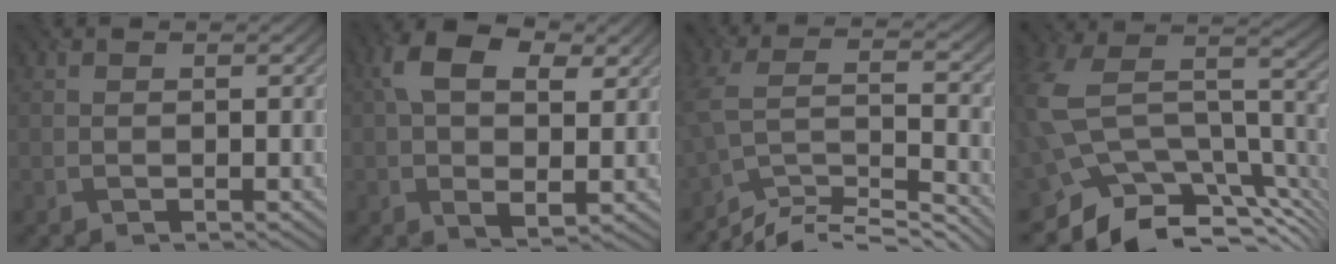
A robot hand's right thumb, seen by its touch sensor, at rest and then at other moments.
{"total": 8.9, "force": [1.8, 5.5, 6.7], "torque": [-0.146, -0.004, 0.029]}
{"total": 9.8, "force": [-8.2, 2.2, 4.8], "torque": [-0.097, 0.004, -0.155]}
{"total": 13.6, "force": [-6.4, 8.8, 8.1], "torque": [-0.196, -0.025, -0.098]}